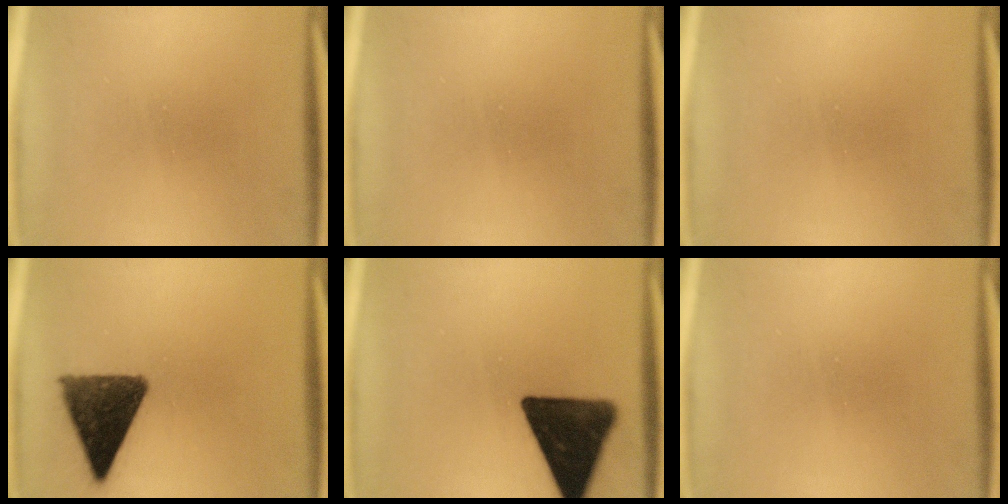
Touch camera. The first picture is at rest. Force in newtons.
{"total": 0.0}
{"total": 0.0}
{"total": 12.3}
{"total": 16.7}
{"total": 0.0}